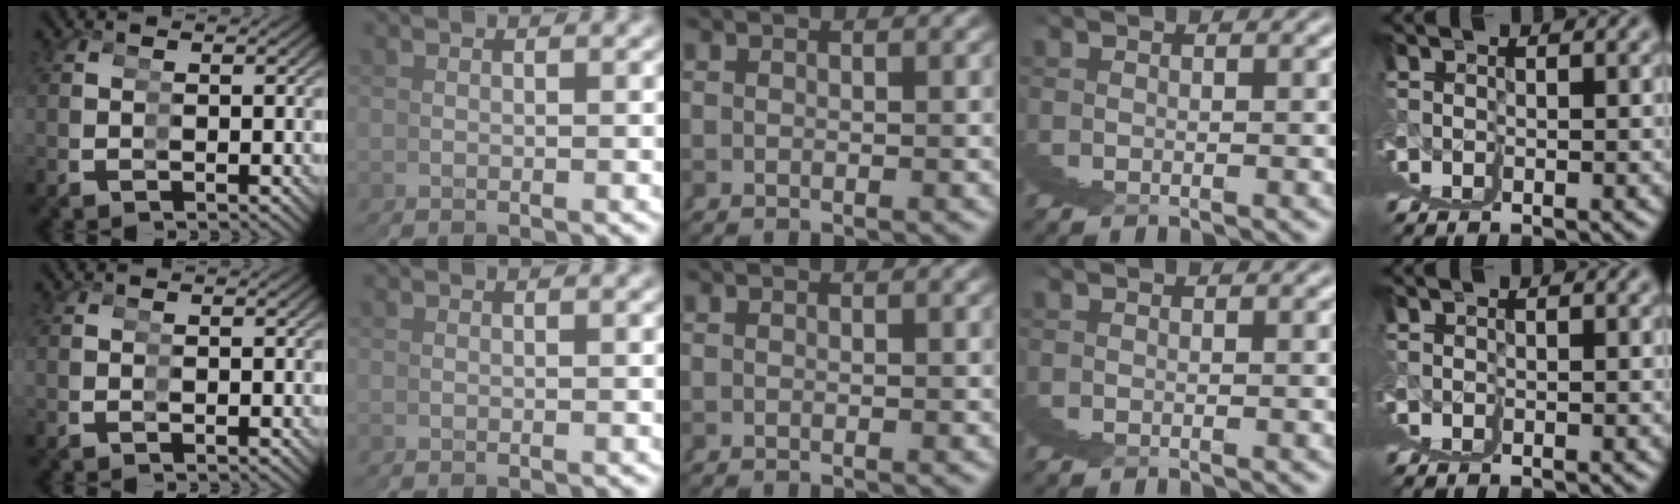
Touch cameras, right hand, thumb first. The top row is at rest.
{}